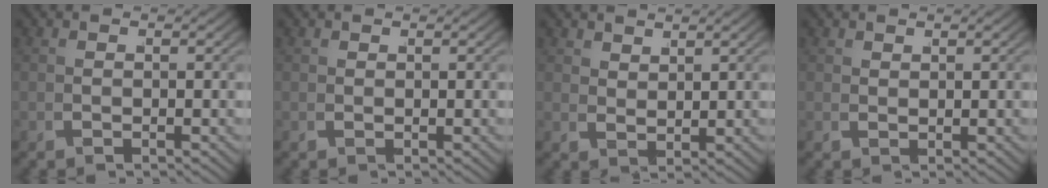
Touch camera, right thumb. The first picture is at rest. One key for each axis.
{"total": 0.7, "fx": 0.6, "fy": -0.4, "fz": -0.3, "tx": 0.008, "ty": 0.003, "tz": 0.011}
{"total": 2.1, "fx": 2.0, "fy": -0.5, "fz": 0.0, "tx": 0.006, "ty": 0.006, "tz": 0.042}
{"total": 1.3, "fx": 1.1, "fy": -0.6, "fz": -0.4, "tx": 0.012, "ty": 0.006, "tz": 0.024}